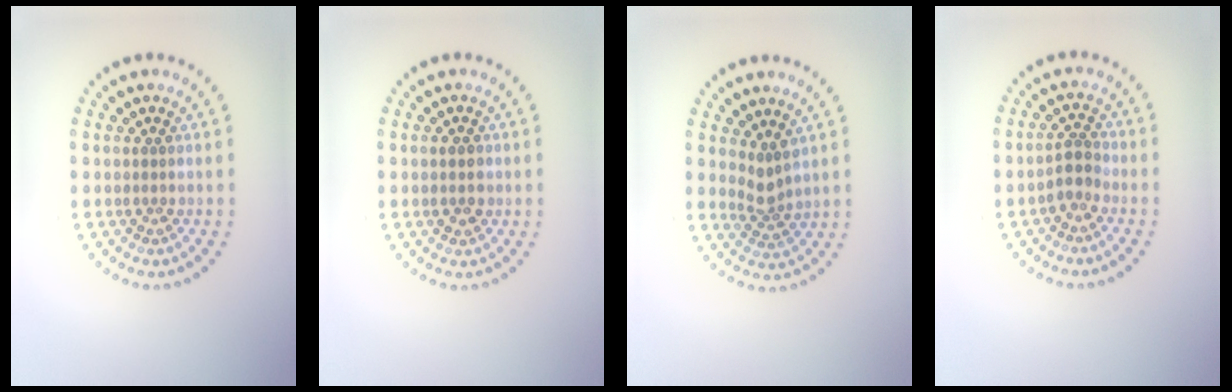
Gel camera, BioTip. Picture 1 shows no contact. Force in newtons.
{"total": 1.7, "press": 1.7, "slide": 0.1}
{"total": 1.9, "press": 1.4, "slide": 1.4}
{"total": 2.0, "press": 1.6, "slide": 1.1}